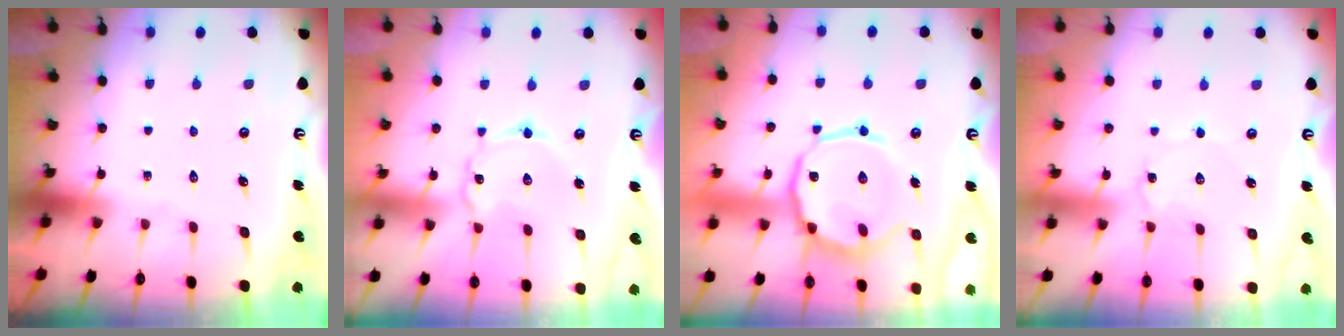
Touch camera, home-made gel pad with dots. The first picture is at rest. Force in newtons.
{"total": 2.7, "press": 2.7, "slide": 0.3}
{"total": 12.9, "press": 12.9, "slide": 1.1}
{"total": 1.1, "press": 1.1, "slide": 0.1}